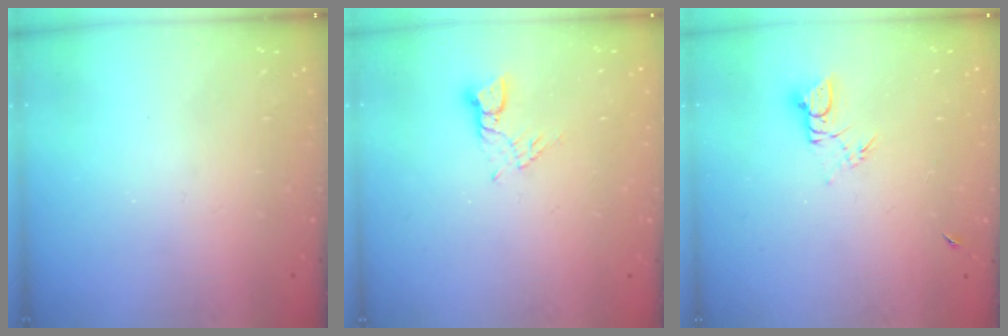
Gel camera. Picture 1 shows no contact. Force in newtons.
{"total": 2.6, "press": 2.6, "slide": 0.3}
{"total": 4.0, "press": 4.0, "slide": 0.3}